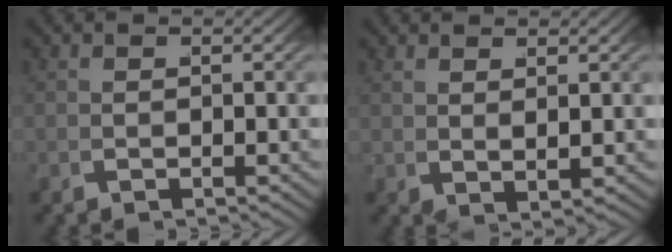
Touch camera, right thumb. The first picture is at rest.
{"total": 1.9, "force": [1.7, -0.5, 0.7], "torque": [-0.015, -0.005, 0.044]}